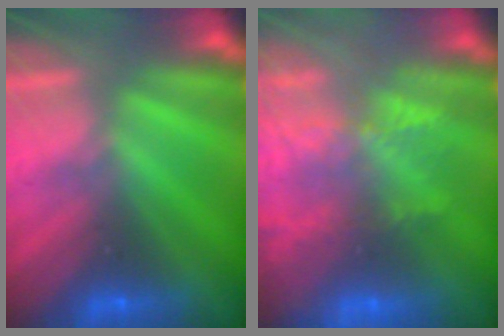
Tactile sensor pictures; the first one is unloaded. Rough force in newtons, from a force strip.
{"total": 7.5}